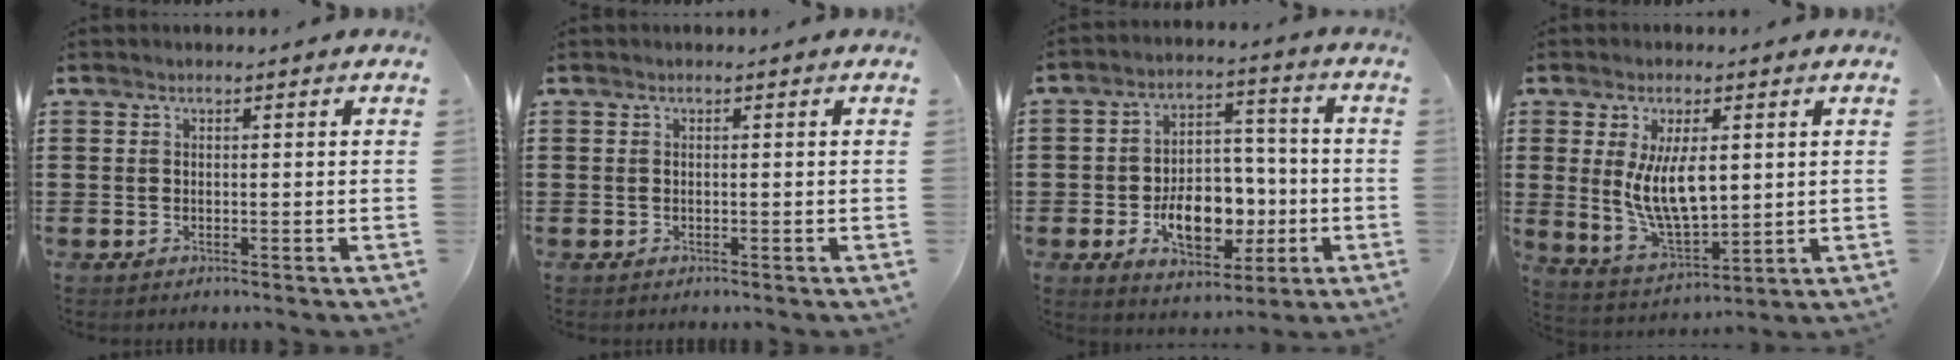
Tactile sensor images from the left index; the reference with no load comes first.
{"total": 0.0}
{"total": 9.8, "force": [-2.6, 6.2, 7.2], "torque": [-0.122, 0.011, -0.043]}
{"total": 9.0, "force": [1.8, 4.0, 7.9], "torque": [-0.156, 0.000, 0.030]}